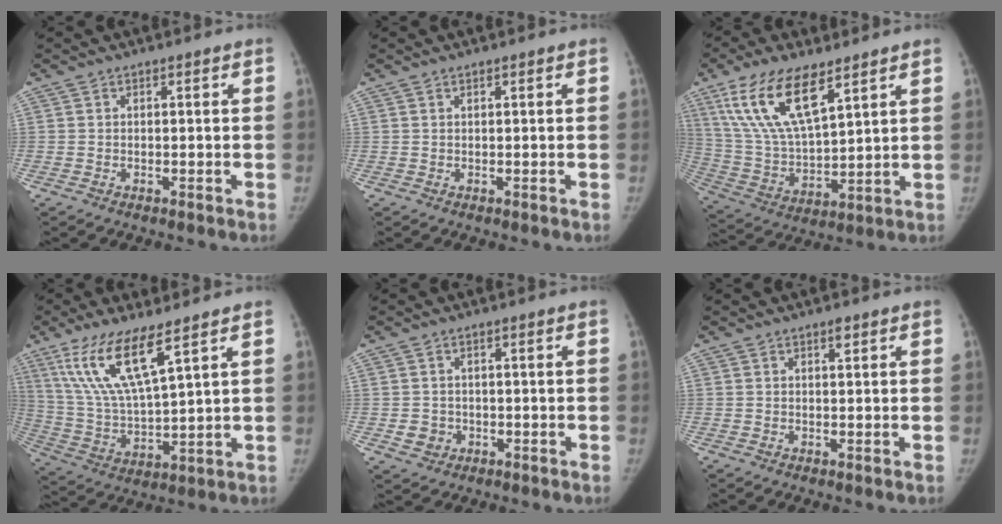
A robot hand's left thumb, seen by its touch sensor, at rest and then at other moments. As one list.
[{"total": 0.0}, {"total": 16.9, "force": [9.5, 6.5, 12.4], "torque": [-0.231, -0.033, 0.190]}, {"total": 14.1, "force": [8.2, 3.1, 11.0], "torque": [-0.225, -0.038, 0.173]}, {"total": 2.9, "force": [-0.7, 2.7, 0.9], "torque": [-0.004, 0.004, -0.004]}, {"total": 1.1, "force": [0.7, 0.4, 0.8], "torque": [-0.010, -0.002, 0.010]}]